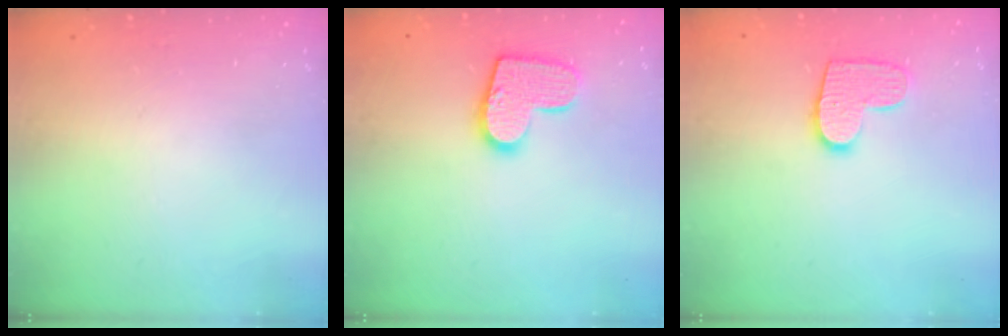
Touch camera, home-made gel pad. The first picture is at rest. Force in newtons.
{"total": 12.9, "press": 12.9, "slide": 0.8}
{"total": 9.9, "press": 9.9, "slide": 0.4}